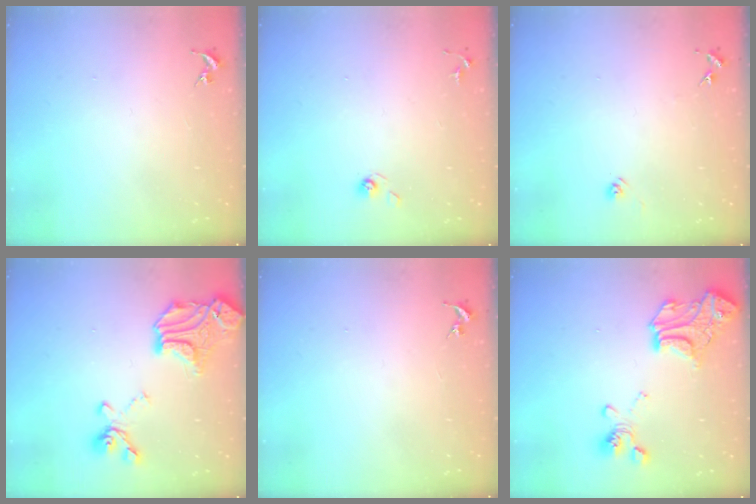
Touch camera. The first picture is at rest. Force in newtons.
{"total": 4.3, "press": 3.8, "slide": 2.0}
{"total": 6.3, "press": 6.3, "slide": 0.5}
{"total": 21.0, "press": 20.9, "slide": 2.0}
{"total": 0.0}
{"total": 19.8, "press": 19.7, "slide": 1.5}